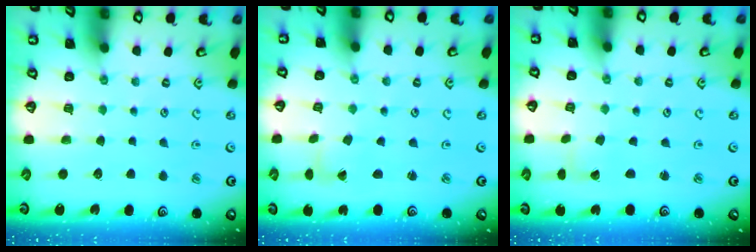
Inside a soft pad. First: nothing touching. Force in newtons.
{"total": 1.5, "press": 1.5, "slide": 0.1}
{"total": 0.0}